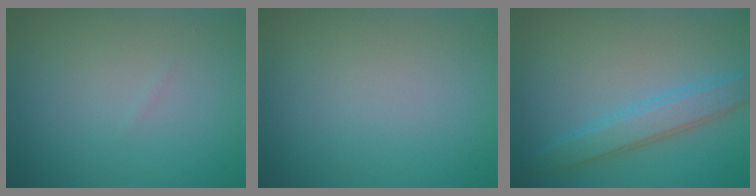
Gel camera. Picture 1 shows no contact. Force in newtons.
{"total": 0.0}
{"total": 3.3, "press": 3.3, "slide": 0.1}